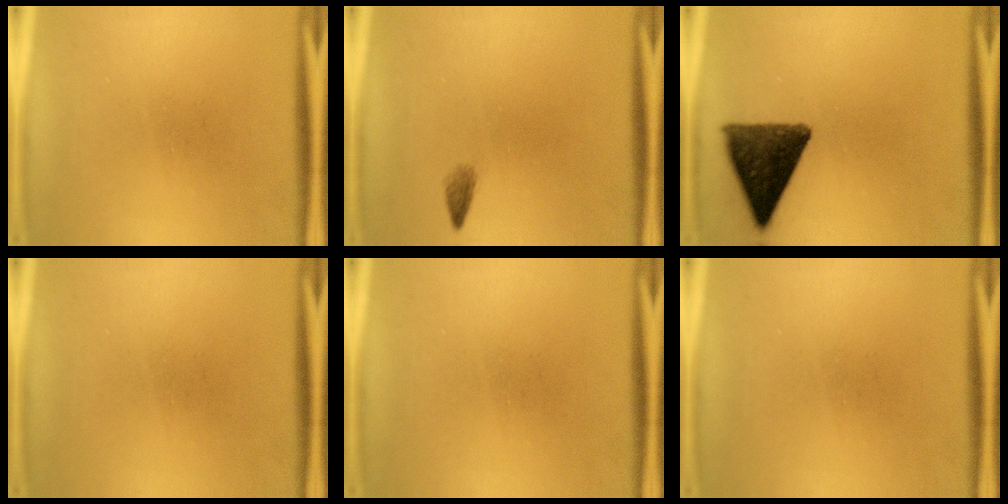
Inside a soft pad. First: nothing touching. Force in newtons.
{"total": 1.0}
{"total": 12.1}
{"total": 0.0}
{"total": 0.0}
{"total": 0.0}